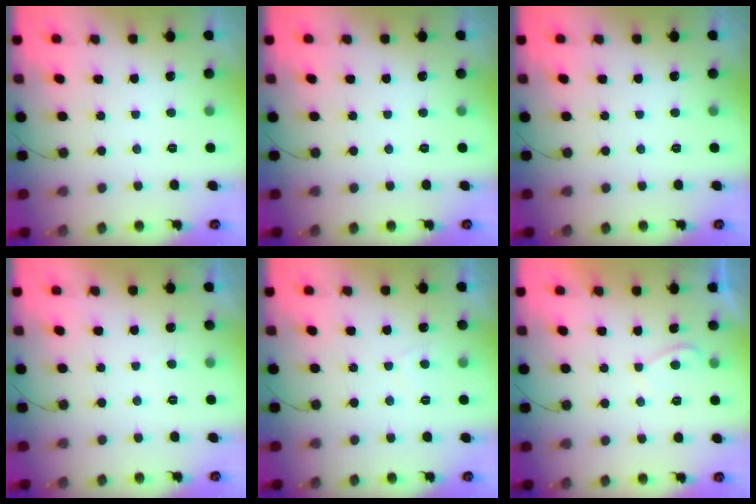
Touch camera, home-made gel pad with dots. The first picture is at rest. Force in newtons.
{"total": 0.0}
{"total": 0.0}
{"total": 0.6, "press": 0.3, "slide": 0.5}
{"total": 0.5, "press": 0.2, "slide": 0.5}
{"total": 1.0, "press": 0.7, "slide": 0.6}